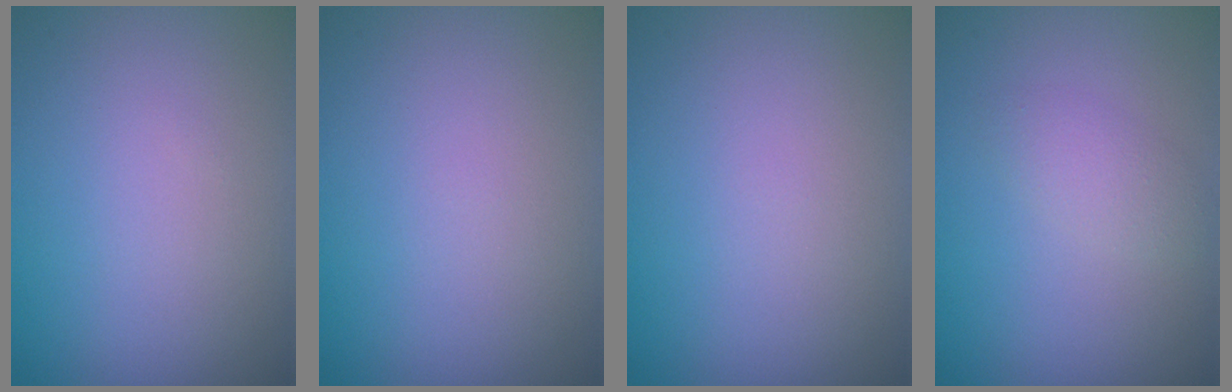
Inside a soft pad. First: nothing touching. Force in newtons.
{"total": 0.0}
{"total": 0.0}
{"total": 1.7, "press": 1.7, "slide": 0.1}